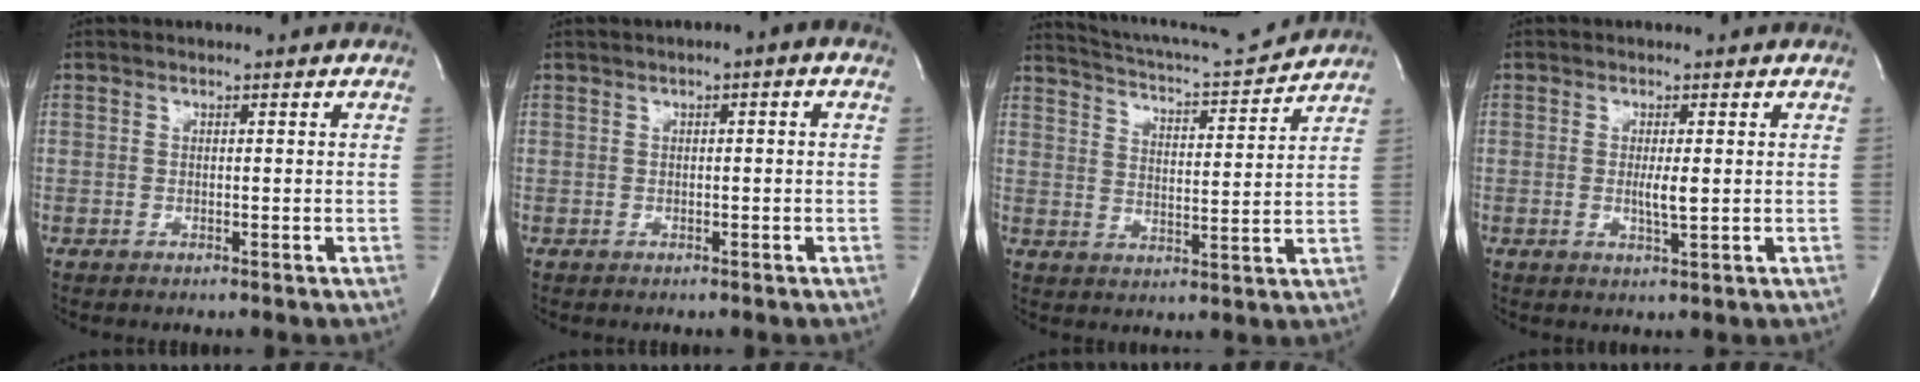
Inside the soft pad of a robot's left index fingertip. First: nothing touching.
{"total": 1.5, "force": [0.3, 0.3, 1.5], "torque": [-0.019, 0.006, 0.002]}
{"total": 12.9, "force": [12.5, 0.0, 2.9], "torque": [-0.054, -0.013, 0.184]}
{"total": 2.3, "force": [0.0, 0.1, 2.3], "torque": [-0.045, -0.006, 0.000]}